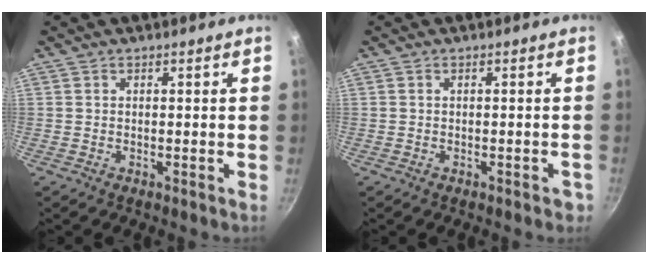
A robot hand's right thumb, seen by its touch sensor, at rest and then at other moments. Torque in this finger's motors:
{"motor_torque": [-0.09, 0.13, -0.13, 0.04, 0.00]}